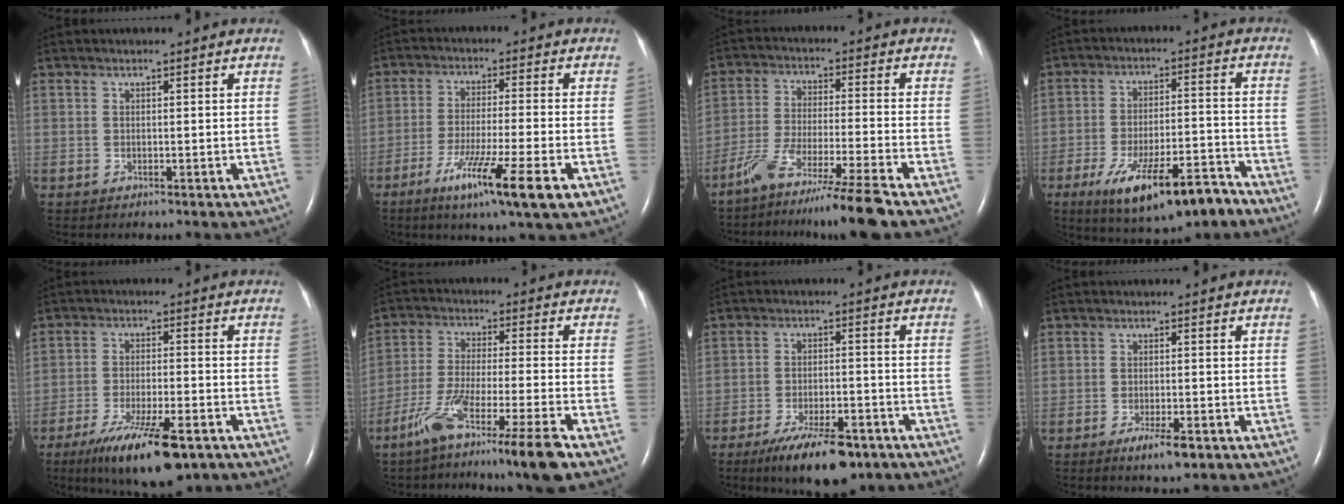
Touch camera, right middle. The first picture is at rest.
{"total": 11.8, "force": [-5.9, -0.3, 10.2], "torque": [-0.182, -0.033, -0.099]}
{"total": 10.3, "force": [-8.1, -1.5, 6.3], "torque": [-0.111, -0.036, -0.144]}
{"total": 14.3, "force": [-9.1, 3.6, 10.4], "torque": [-0.163, -0.006, -0.141]}
{"total": 12.7, "force": [-7.9, 2.6, 9.6], "torque": [-0.164, -0.026, -0.126]}
{"total": 13.0, "force": [-8.5, -1.0, 9.8], "torque": [-0.188, -0.037, -0.152]}
{"total": 11.1, "force": [-7.7, 3.5, 7.3], "torque": [-0.121, -0.012, -0.122]}
{"total": 4.0, "force": [-2.4, 0.8, 3.1], "torque": [-0.057, -0.006, -0.036]}